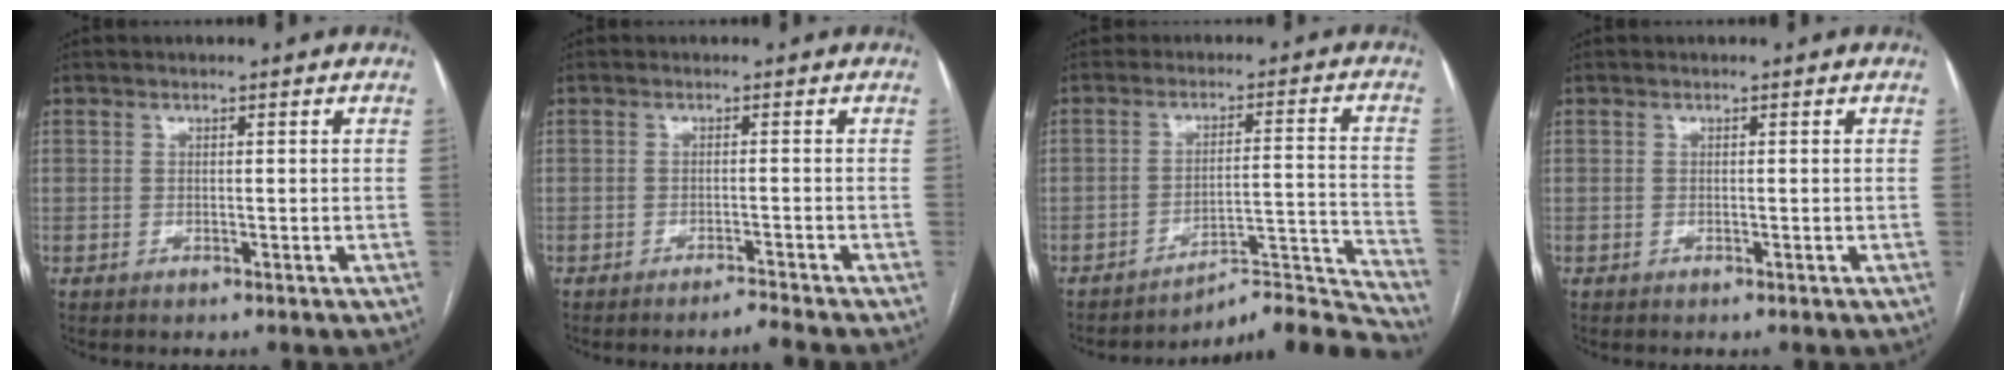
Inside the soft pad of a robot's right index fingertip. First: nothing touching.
{"total": 2.0, "force": [-1.9, -0.8, 0.1], "torque": [-0.001, -0.009, -0.031]}
{"total": 14.0, "force": [-13.8, -2.1, -0.7], "torque": [0.037, 0.041, -0.194]}
{"total": 0.0}